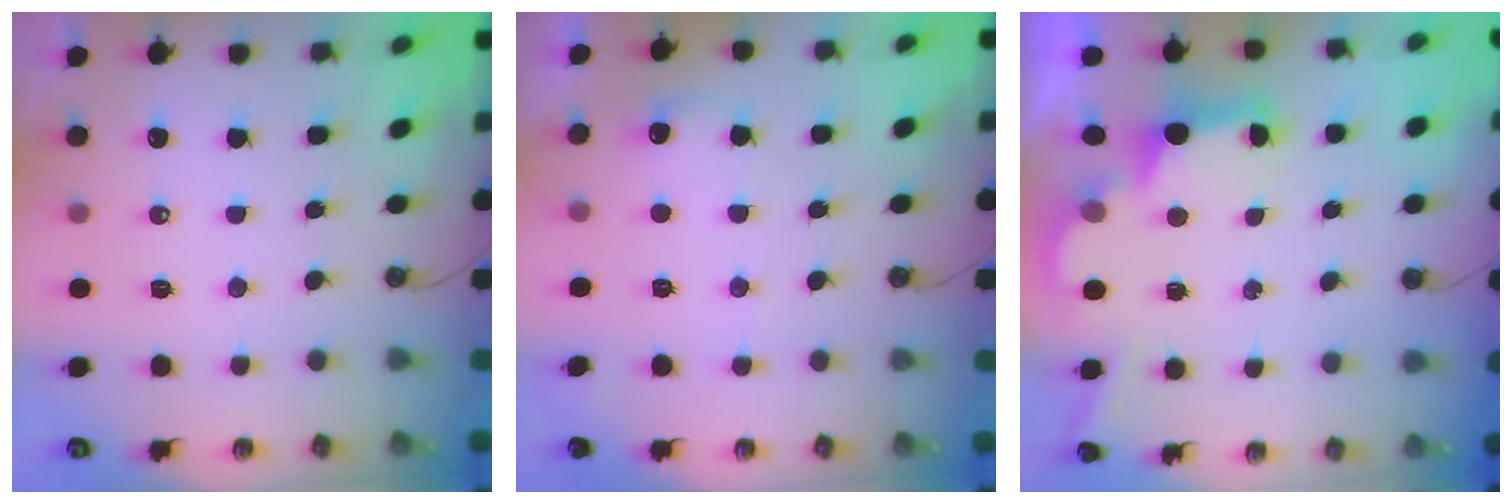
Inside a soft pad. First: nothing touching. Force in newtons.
{"total": 6.9, "press": 6.8, "slide": 1.2}
{"total": 2.8, "press": 2.7, "slide": 0.9}